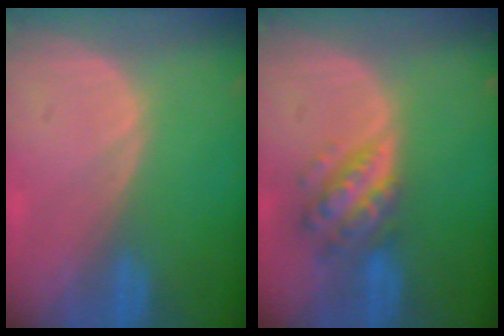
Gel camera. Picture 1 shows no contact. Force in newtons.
{"total": 6.3, "press": 5.7, "slide": 2.7}